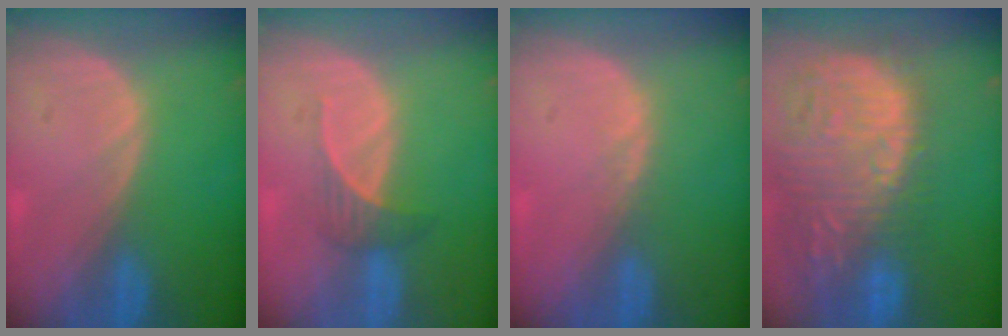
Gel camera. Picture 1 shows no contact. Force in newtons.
{"total": 2.8, "press": 2.7, "slide": 0.9}
{"total": 0.8, "press": 0.8, "slide": 0.3}
{"total": 15.9, "press": 13.1, "slide": 9.0}